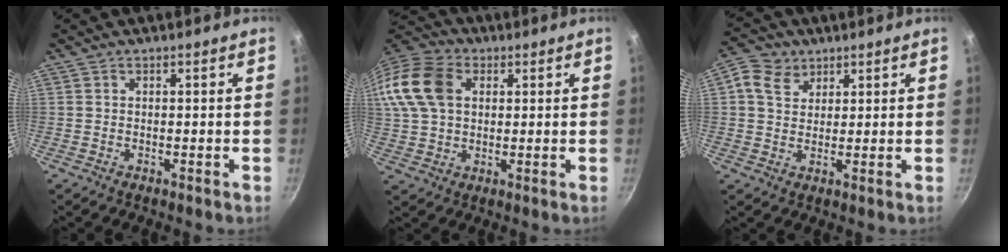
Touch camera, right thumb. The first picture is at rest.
{"total": 18.3, "force": [4.7, 13.2, 11.8], "torque": [-0.261, 0.027, 0.077]}
{"total": 6.4, "force": [2.9, 5.0, 2.7], "torque": [-0.027, -0.003, 0.044]}